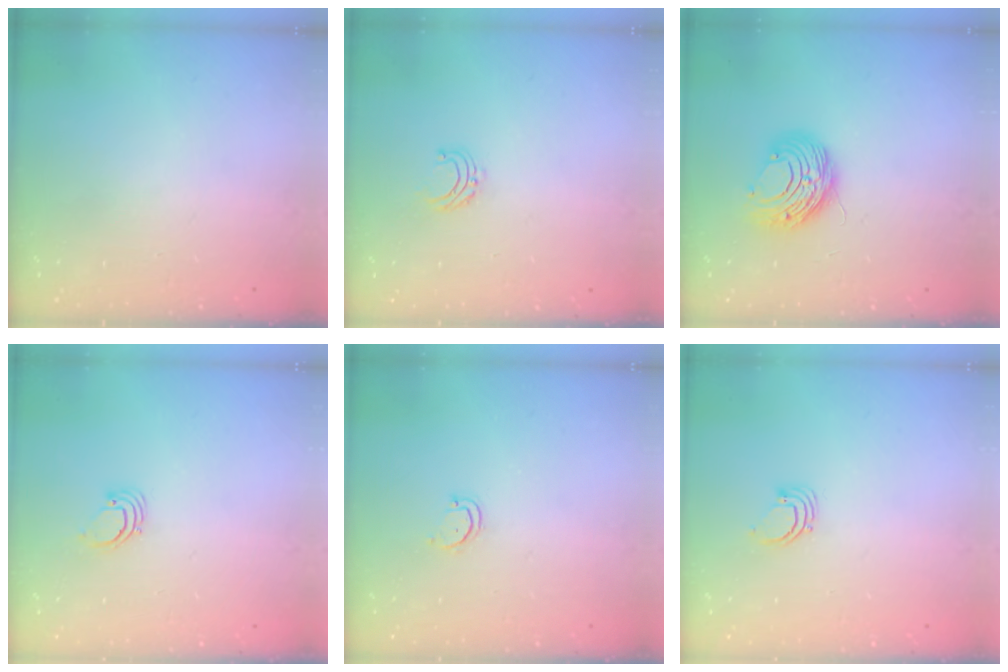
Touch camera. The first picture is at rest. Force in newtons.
{"total": 4.7, "press": 4.7, "slide": 0.4}
{"total": 8.8, "press": 8.8, "slide": 0.3}
{"total": 1.9, "press": 1.9, "slide": 0.1}
{"total": 2.6, "press": 2.6, "slide": 0.2}
{"total": 2.3, "press": 2.3, "slide": 0.1}